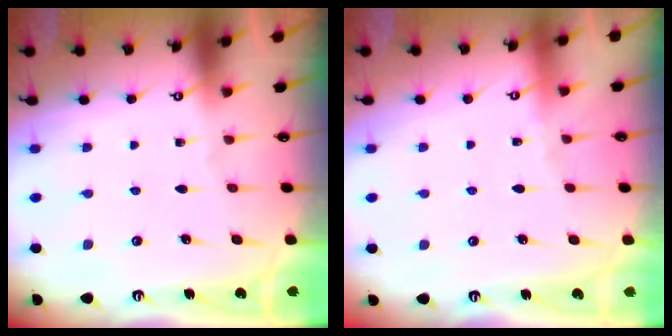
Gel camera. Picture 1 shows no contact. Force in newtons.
{"total": 0.7, "press": 0.6, "slide": 0.3}